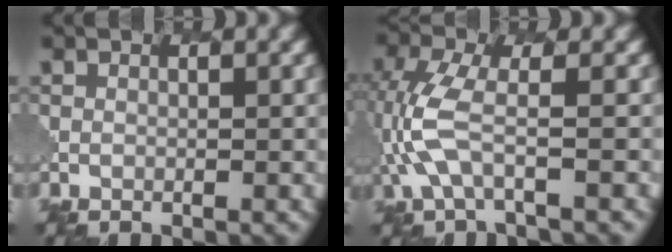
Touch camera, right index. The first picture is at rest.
{"total": 4.4, "force": [-0.8, 1.5, 4.1], "torque": [-0.108, 0.000, -0.018]}